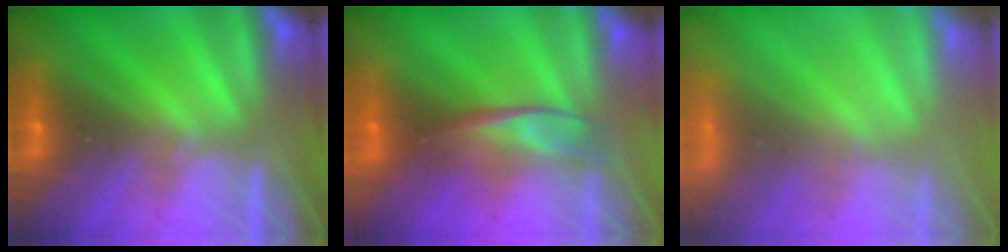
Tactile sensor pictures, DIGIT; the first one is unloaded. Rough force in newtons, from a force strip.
{"total": 2.2}
{"total": 8.9}